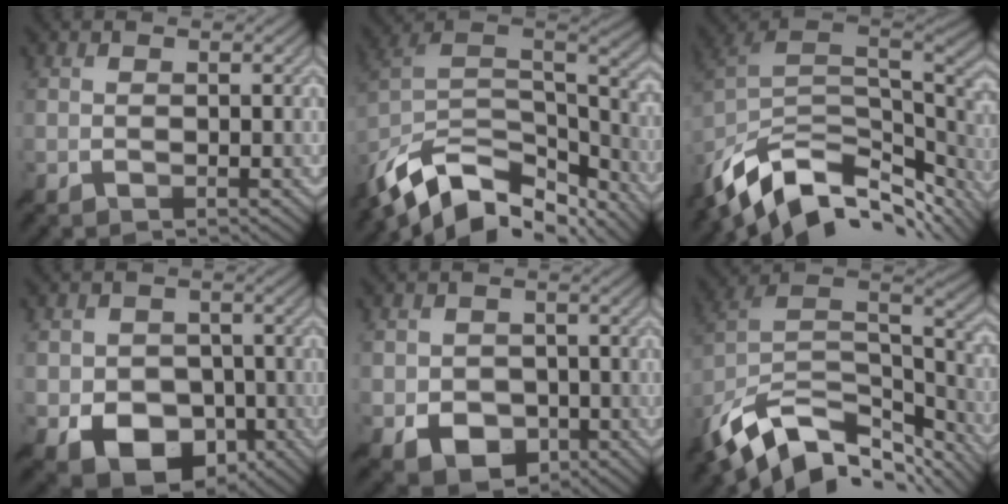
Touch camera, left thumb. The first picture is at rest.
{"total": 15.2, "force": [-10.2, 7.0, 8.9], "torque": [-0.225, -0.017, -0.166]}
{"total": 13.4, "force": [-7.9, 6.5, 8.7], "torque": [-0.219, -0.019, -0.134]}
{"total": 8.3, "force": [-2.9, 6.4, 4.5], "torque": [-0.090, -0.023, -0.048]}
{"total": 5.3, "force": [-1.6, 4.4, 2.5], "torque": [-0.057, -0.017, -0.029]}
{"total": 14.5, "force": [-8.7, 7.1, 9.1], "torque": [-0.224, -0.012, -0.143]}